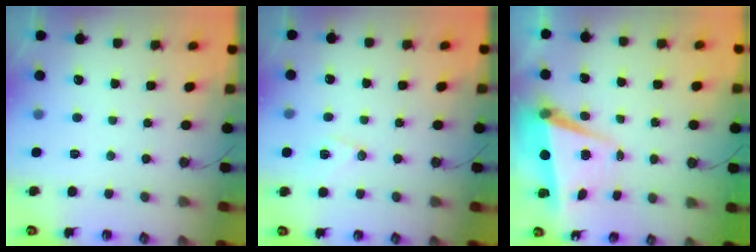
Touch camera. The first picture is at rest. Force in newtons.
{"total": 8.2, "press": 8.2, "slide": 0.7}
{"total": 5.2, "press": 5.1, "slide": 1.3}